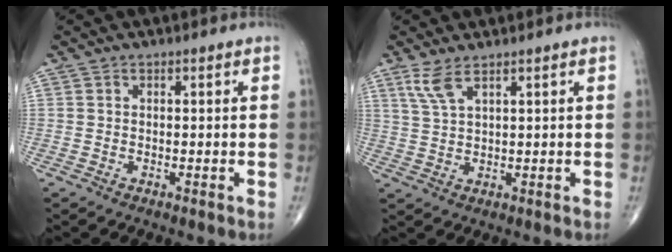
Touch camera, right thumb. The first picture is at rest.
{"total": 4.0, "force": [2.6, 0.9, 2.9], "torque": [-0.071, -0.008, 0.064]}